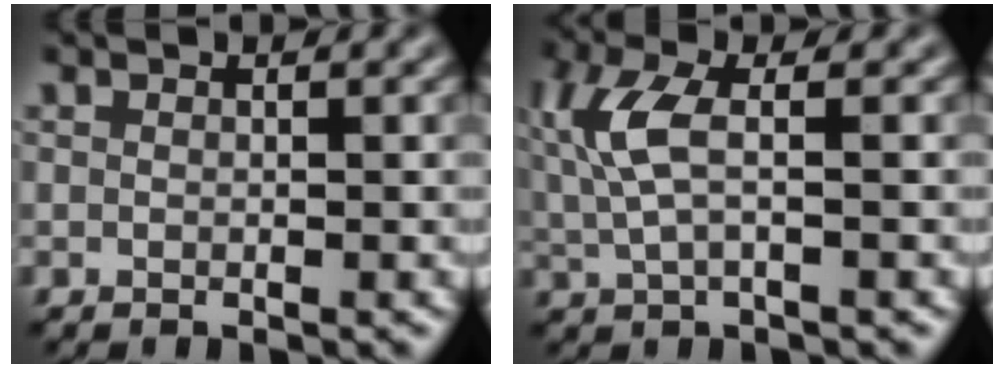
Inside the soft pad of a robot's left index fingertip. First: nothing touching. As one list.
[{"total": 4.5, "force": [0.7, 1.7, 4.1], "torque": [-0.103, 0.007, 0.010]}]